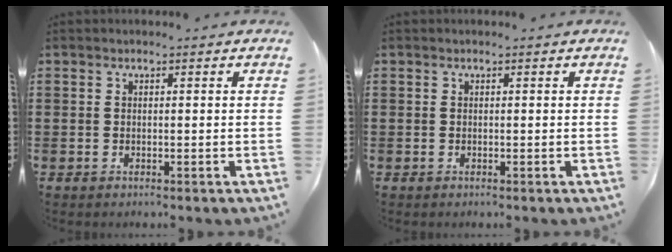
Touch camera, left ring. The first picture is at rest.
{"total": 0.0}